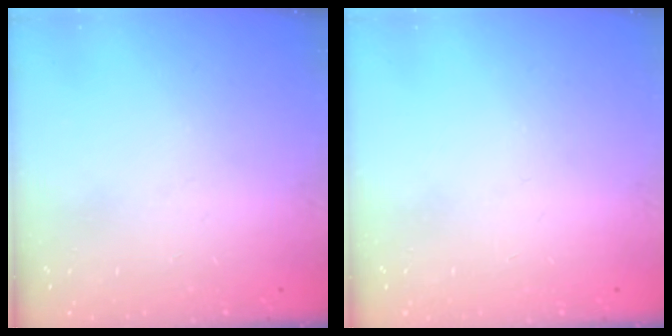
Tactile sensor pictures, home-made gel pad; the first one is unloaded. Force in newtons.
{"total": 0.0}